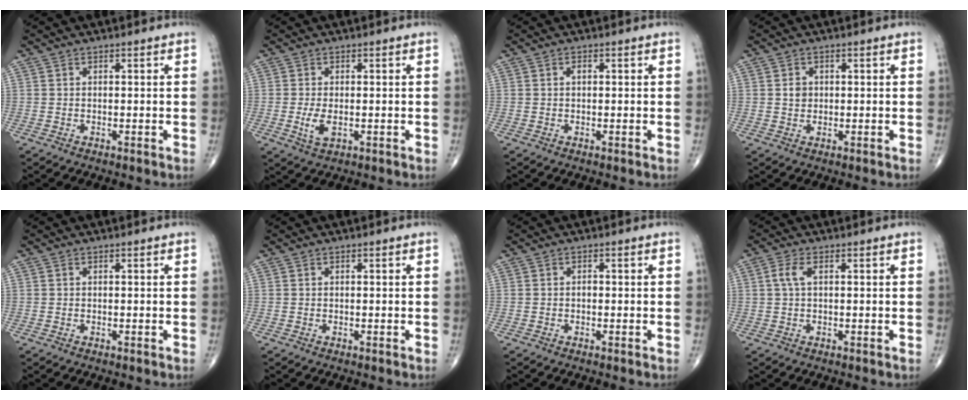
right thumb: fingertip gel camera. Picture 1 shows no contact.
{"total": 3.5, "force": [-0.6, 1.7, 2.9], "torque": [-0.060, -0.006, -0.009]}
{"total": 0.9, "force": [0.2, 0.5, 0.7], "torque": [-0.009, 0.002, 0.001]}
{"total": 2.0, "force": [0.3, 1.7, 0.9], "torque": [-0.008, 0.001, 0.005]}
{"total": 0.0}
{"total": 0.0}
{"total": 0.6, "force": [-0.2, 0.4, 0.4], "torque": [-0.004, 0.002, -0.006]}
{"total": 2.8, "force": [0.7, 1.2, 2.5], "torque": [-0.063, 0.010, 0.014]}